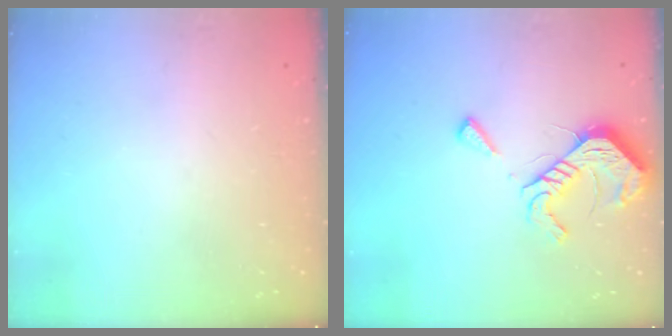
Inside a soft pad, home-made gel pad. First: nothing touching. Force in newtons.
{"total": 12.7, "press": 12.7, "slide": 0.5}